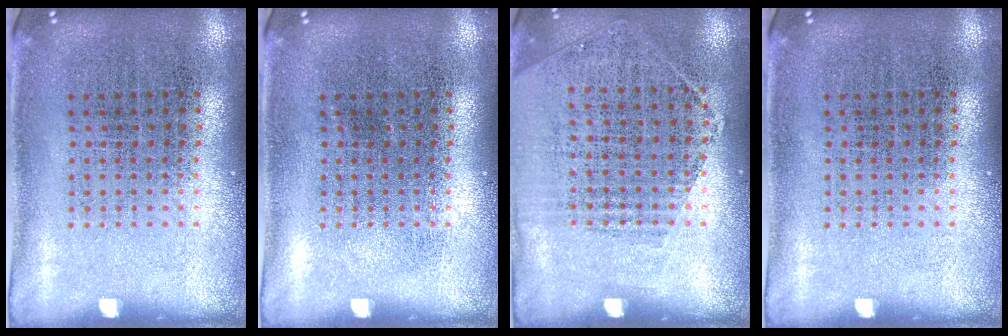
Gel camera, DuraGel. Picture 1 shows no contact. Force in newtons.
{"total": 0.0}
{"total": 1.2, "press": 1.0, "slide": 0.6}
{"total": 0.0}